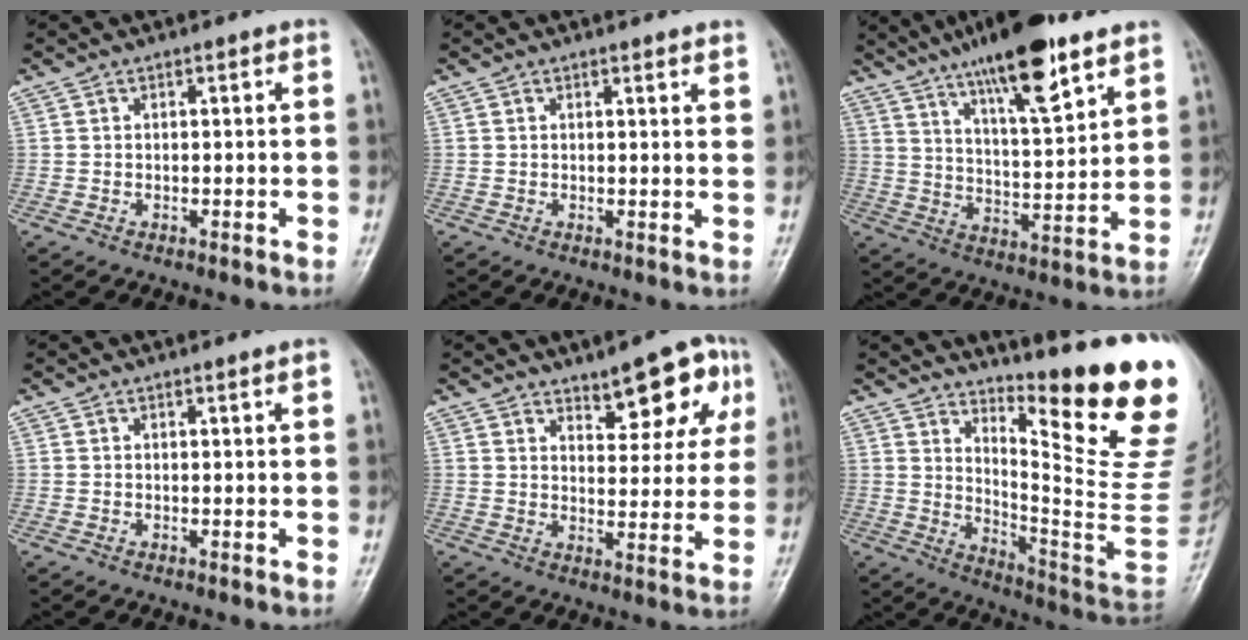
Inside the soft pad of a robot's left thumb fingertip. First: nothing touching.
{"total": 2.2, "force": [1.9, 0.4, 1.1], "torque": [-0.011, -0.010, 0.022]}
{"total": 17.4, "force": [11.5, 4.3, 12.4], "torque": [-0.182, -0.054, 0.195]}
{"total": 0.9, "force": [0.5, 0.0, 0.7], "torque": [-0.010, -0.002, 0.006]}
{"total": 10.6, "force": [5.9, 4.5, 7.6], "torque": [-0.062, -0.023, 0.081]}
{"total": 21.9, "force": [13.4, 2.0, 17.2], "torque": [-0.223, -0.128, 0.204]}